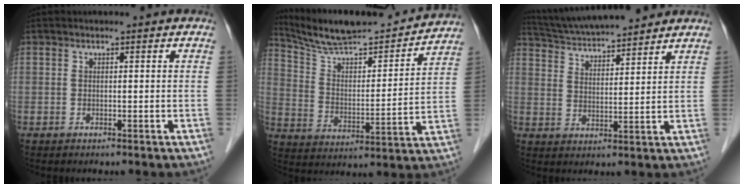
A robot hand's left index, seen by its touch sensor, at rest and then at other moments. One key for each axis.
{"total": 19.6, "fx": 18.3, "fy": 1.9, "fz": 6.8, "tx": -0.117, "ty": -0.001, "tz": 0.285}
{"total": 13.5, "fx": 12.5, "fy": 1.2, "fz": 5.1, "tx": -0.094, "ty": 0.024, "tz": 0.206}